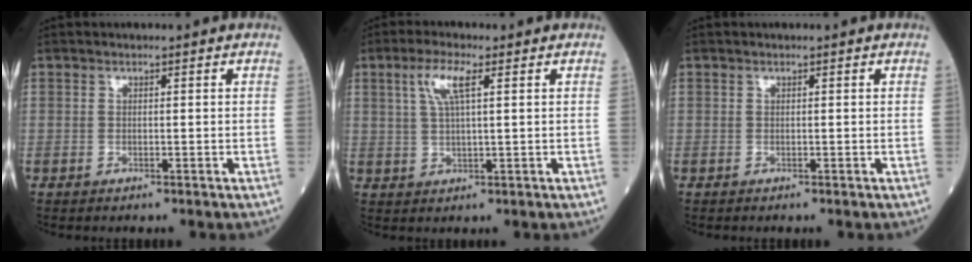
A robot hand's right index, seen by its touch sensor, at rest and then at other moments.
{"total": 5.0, "force": [2.0, 0.7, 4.5], "torque": [-0.098, 0.009, 0.042]}
{"total": 0.0}